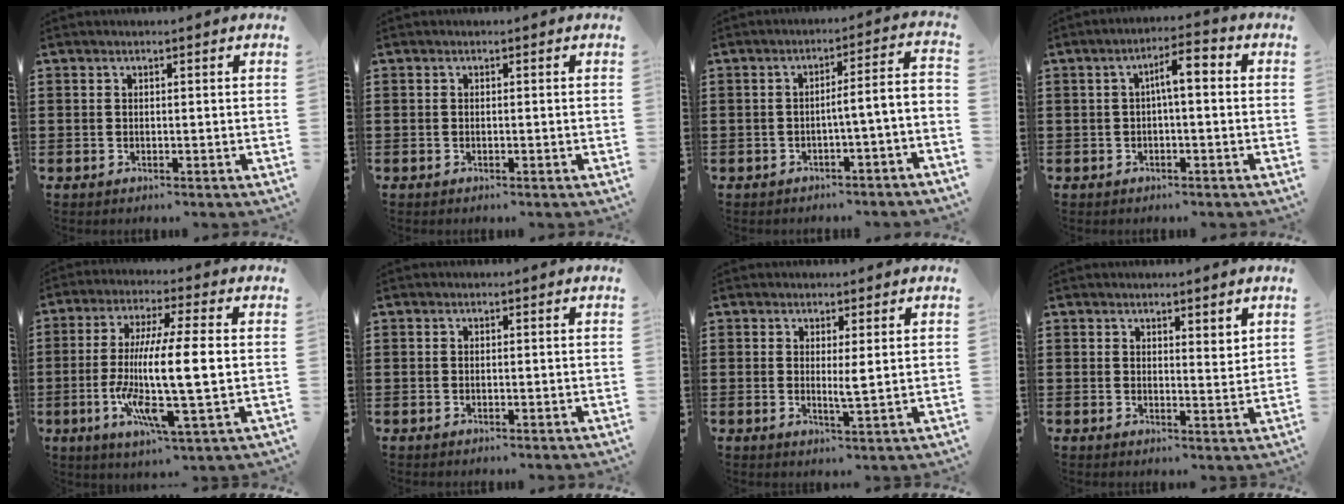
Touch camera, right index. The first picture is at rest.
{"total": 0.0}
{"total": 3.7, "force": [-2.1, -0.3, 3.1], "torque": [-0.060, -0.013, -0.047]}
{"total": 4.2, "force": [-0.1, 0.9, 4.1], "torque": [-0.078, 0.011, -0.005]}
{"total": 13.0, "force": [-1.5, 1.5, 12.8], "torque": [-0.247, -0.007, -0.032]}
{"total": 0.0}
{"total": 2.4, "force": [0.8, 0.0, 2.3], "torque": [-0.039, -0.007, 0.011]}
{"total": 2.1, "force": [1.9, 0.5, 0.5], "torque": [-0.013, 0.003, 0.038]}